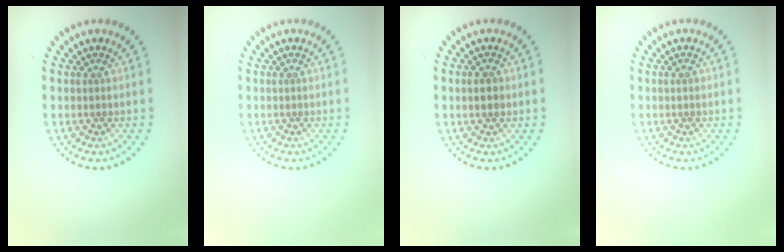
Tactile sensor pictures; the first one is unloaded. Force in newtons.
{"total": 0.0}
{"total": 1.9, "press": 1.9, "slide": 0.1}
{"total": 0.6, "press": 0.6, "slide": 0.2}